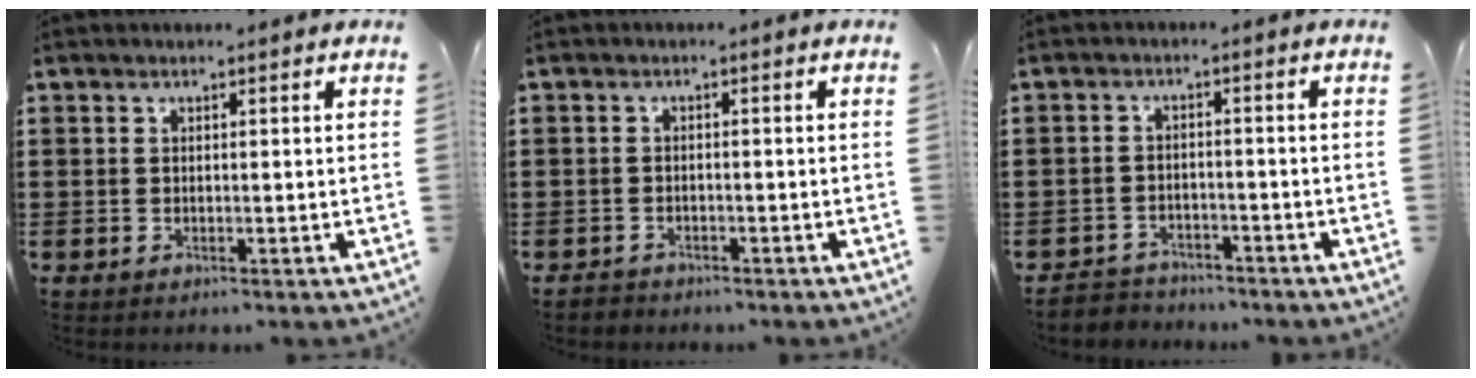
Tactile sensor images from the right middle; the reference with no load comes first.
{"total": 1.1, "force": [-1.1, 0.4, -0.1], "torque": [-0.002, 0.002, -0.024]}
{"total": 3.0, "force": [-2.9, 0.7, -0.3], "torque": [-0.003, -0.002, -0.064]}